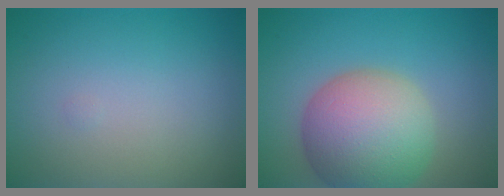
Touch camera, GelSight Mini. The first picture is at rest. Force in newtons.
{"total": 9.6, "press": 9.6, "slide": 0.6}